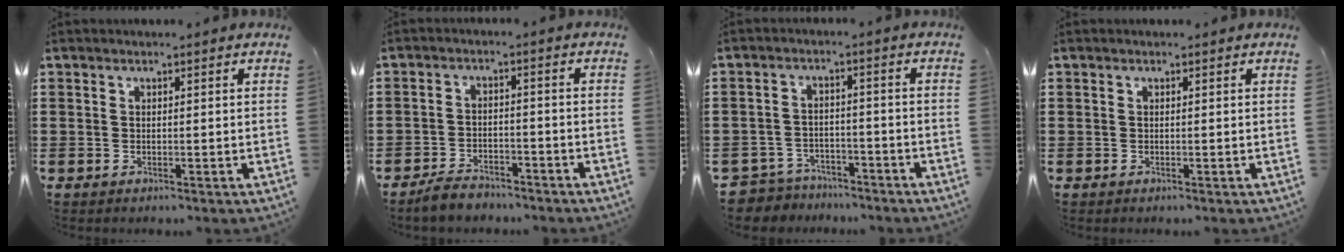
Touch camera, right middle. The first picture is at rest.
{"total": 3.6, "force": [-3.4, 1.0, 0.6], "torque": [-0.012, 0.008, -0.070]}
{"total": 4.5, "force": [-4.4, 1.0, -0.2], "torque": [-0.018, -0.004, -0.098]}
{"total": 0.0}